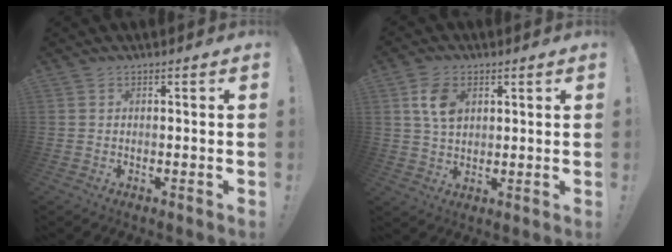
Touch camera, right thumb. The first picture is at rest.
{"total": 8.2, "force": [2.8, 5.5, 5.3], "torque": [-0.099, 0.004, 0.054]}